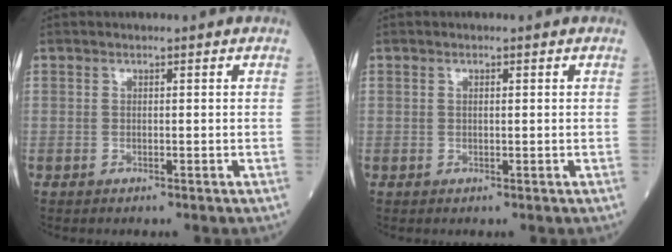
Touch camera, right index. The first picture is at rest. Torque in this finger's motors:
{"motor_torque": [0.01, -0.01, -0.03, -0.01]}